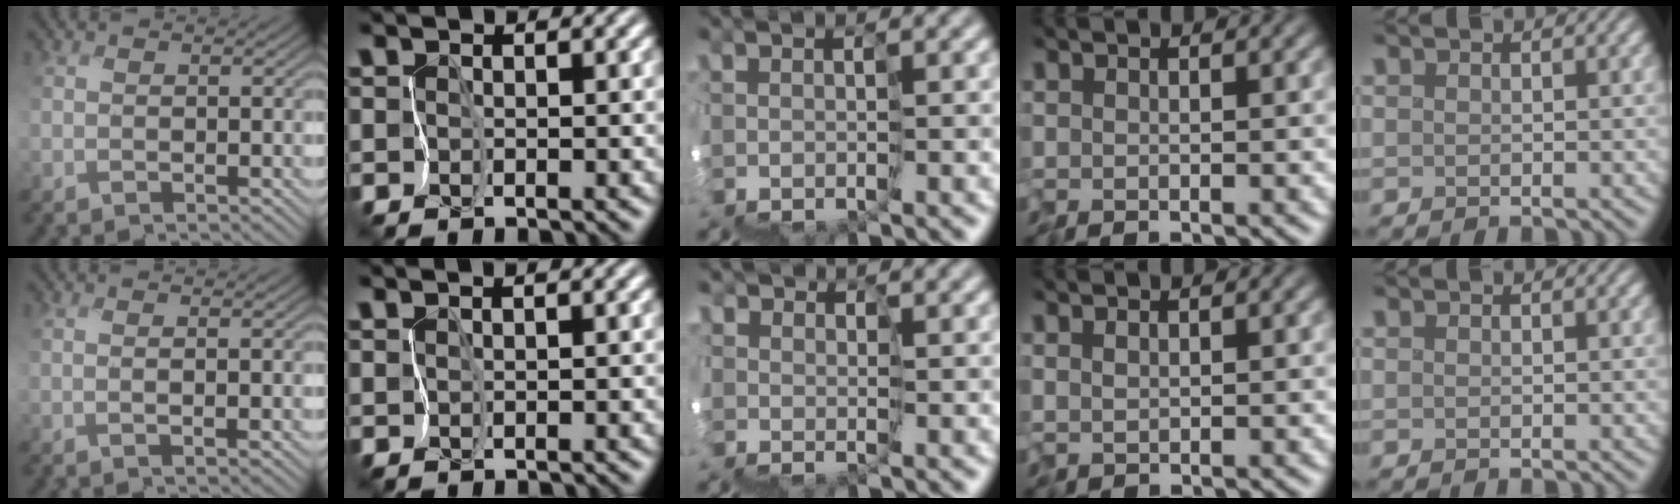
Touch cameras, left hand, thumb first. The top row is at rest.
{"thumb": {"total": 1.2, "force": [0.1, -0.2, 1.1], "torque": [-0.026, 0.002, -0.001]}, "index": {"total": 1.6, "force": [1.3, 0.1, 0.9], "torque": [-0.021, 0.004, 0.018]}, "middle": {"total": 1.7, "force": [1.6, 0.0, -0.4], "torque": [0.002, 0.013, 0.031]}, "ring": {"total": 0.8, "force": [0.4, 0.2, 0.6], "torque": [-0.015, 0.000, 0.008]}}